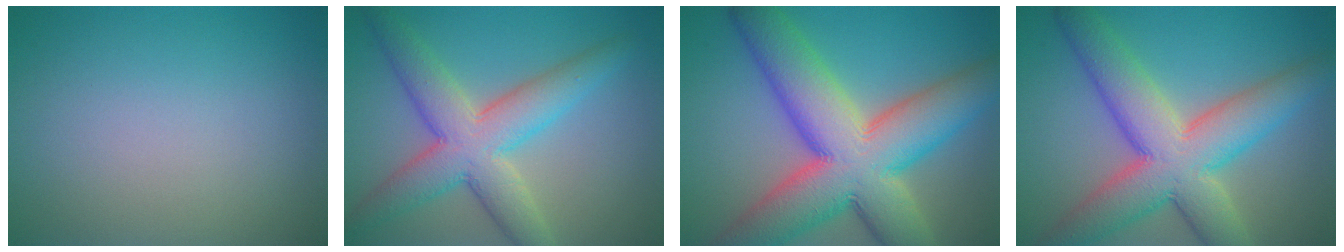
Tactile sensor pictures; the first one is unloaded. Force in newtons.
{"total": 7.5, "press": 7.5, "slide": 0.3}
{"total": 14.3, "press": 14.2, "slide": 0.6}
{"total": 10.1, "press": 10.1, "slide": 0.7}